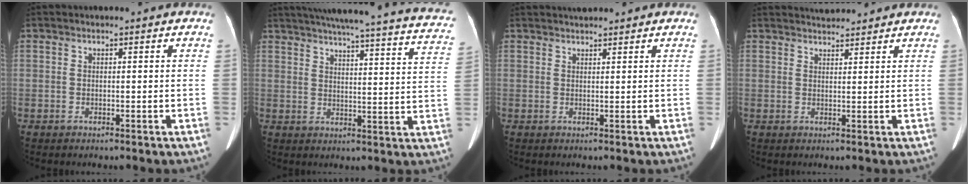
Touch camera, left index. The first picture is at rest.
{"total": 32.0, "force": [28.5, 3.3, 14.1], "torque": [-0.205, -0.047, 0.331]}
{"total": 3.3, "force": [3.1, 0.4, 1.1], "torque": [-0.013, 0.028, 0.047]}
{"total": 5.0, "force": [4.9, 0.6, 1.0], "torque": [-0.017, 0.029, 0.070]}